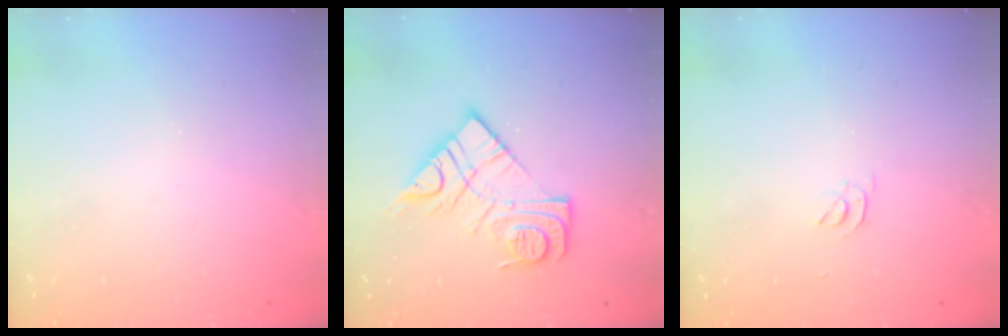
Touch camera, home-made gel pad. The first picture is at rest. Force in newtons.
{"total": 13.2, "press": 13.2, "slide": 1.0}
{"total": 2.9, "press": 2.9, "slide": 0.5}